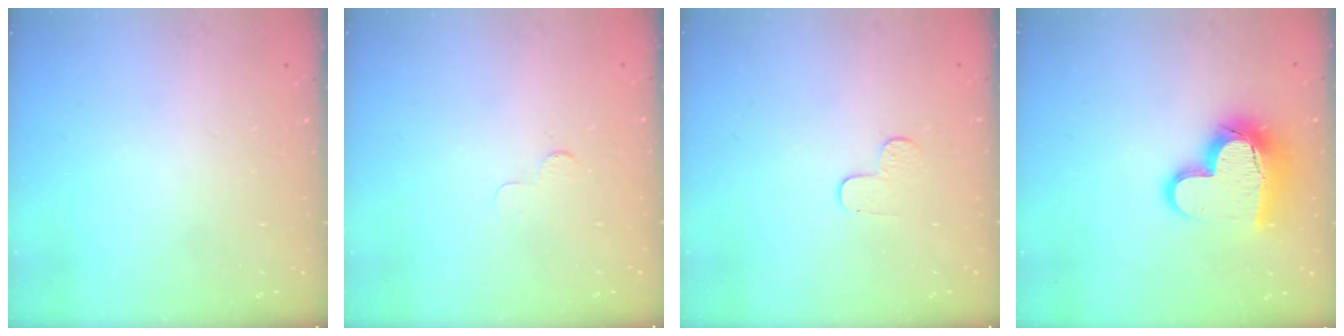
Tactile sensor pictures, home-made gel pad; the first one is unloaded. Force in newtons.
{"total": 2.1, "press": 2.1, "slide": 0.2}
{"total": 4.7, "press": 4.7, "slide": 0.5}
{"total": 14.9, "press": 14.9, "slide": 1.2}